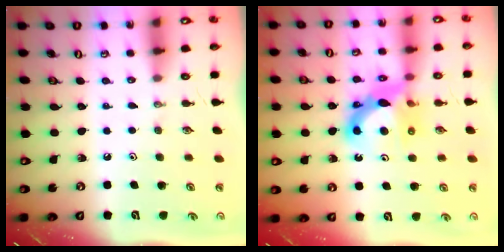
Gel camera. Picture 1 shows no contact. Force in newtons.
{"total": 11.0, "press": 10.9, "slide": 1.0}